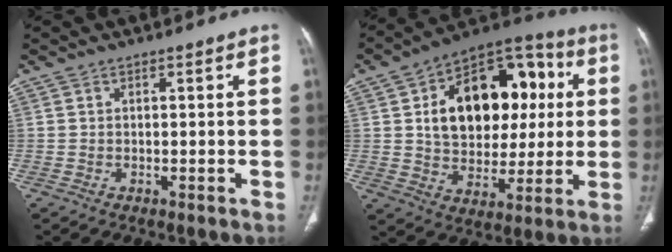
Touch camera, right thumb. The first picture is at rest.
{"total": 23.4, "force": [4.5, 15.2, 17.2], "torque": [-0.217, 0.020, 0.072]}